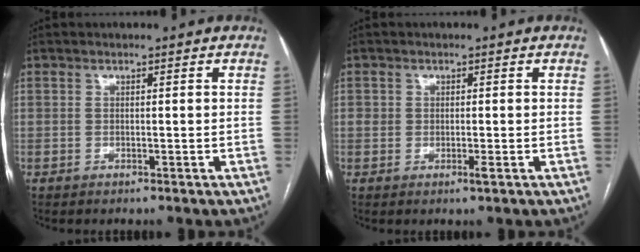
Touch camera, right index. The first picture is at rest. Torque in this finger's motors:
{"motor_torque": [0.13, 0.19, 0.02, 0.00]}